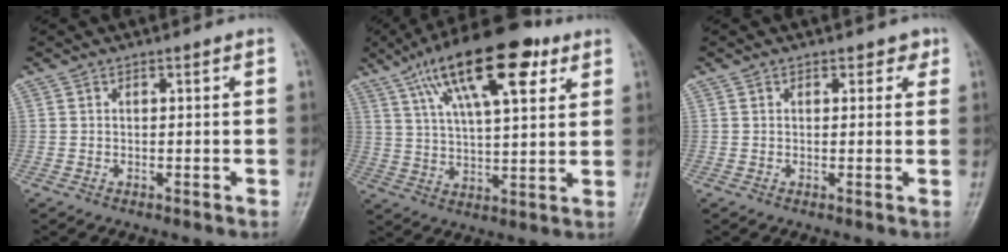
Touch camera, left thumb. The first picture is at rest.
{"total": 19.9, "force": [10.0, 7.1, 15.7], "torque": [-0.245, -0.010, 0.167]}
{"total": 2.0, "force": [1.3, 1.4, 0.7], "torque": [0.013, -0.004, 0.011]}